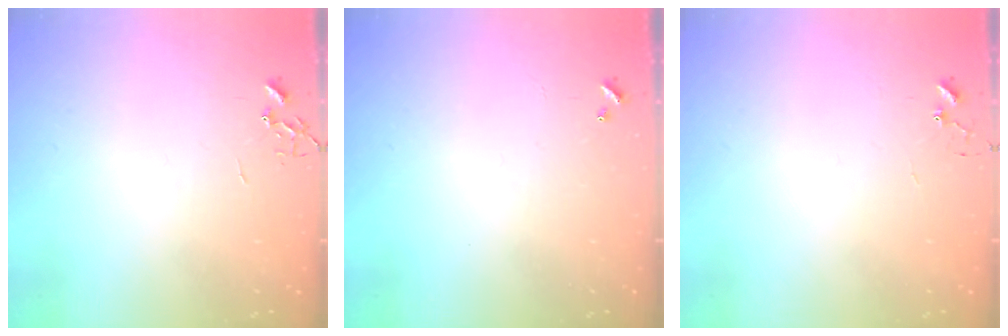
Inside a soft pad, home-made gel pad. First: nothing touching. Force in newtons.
{"total": 0.0}
{"total": 5.2, "press": 5.2, "slide": 0.4}